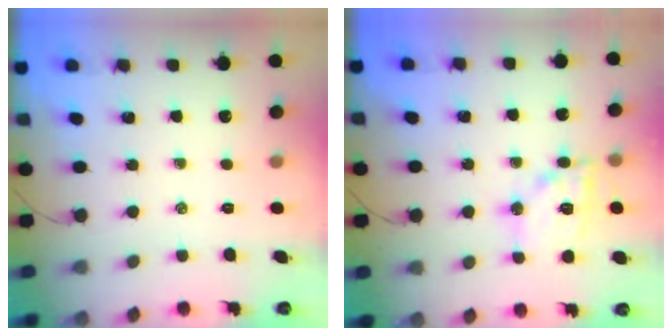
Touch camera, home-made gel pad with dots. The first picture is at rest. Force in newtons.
{"total": 13.6, "press": 13.5, "slide": 1.4}